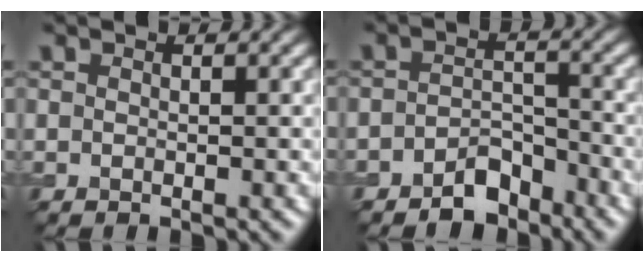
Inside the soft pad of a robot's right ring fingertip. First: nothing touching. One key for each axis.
{"total": 3.2, "fx": -2.5, "fy": 1.5, "fz": 1.3, "tx": -0.017, "ty": 0.013, "tz": -0.046}